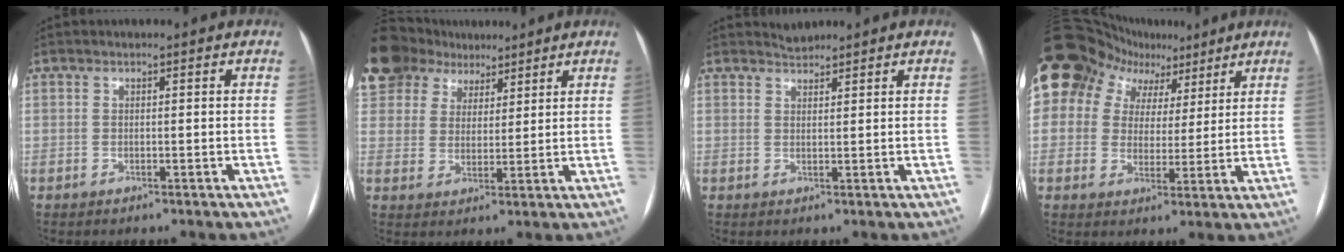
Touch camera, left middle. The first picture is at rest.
{"total": 16.3, "force": [11.8, 9.8, 5.3], "torque": [-0.152, 0.053, 0.222]}
{"total": 1.7, "force": [1.6, 0.1, -0.2], "torque": [-0.002, 0.005, 0.032]}
{"total": 14.4, "force": [8.9, 10.3, 4.7], "torque": [-0.085, 0.055, 0.137]}